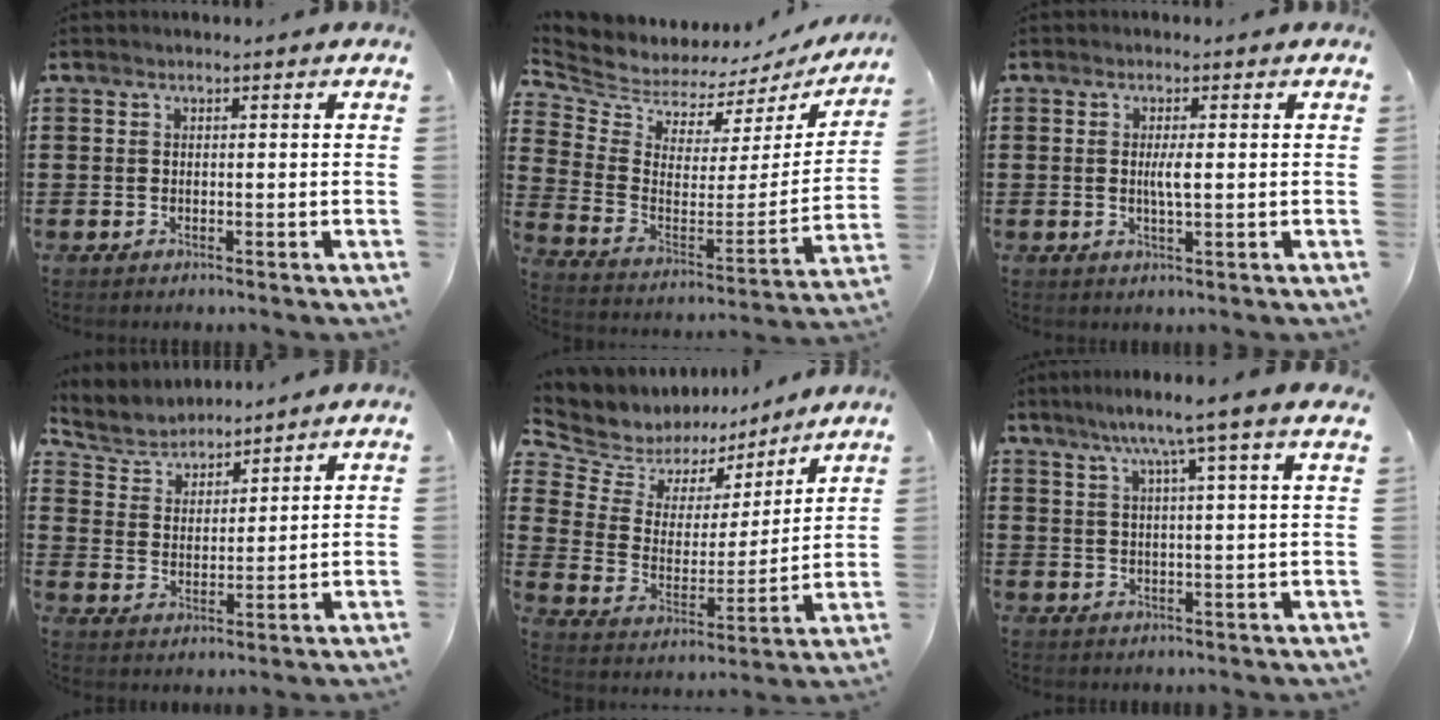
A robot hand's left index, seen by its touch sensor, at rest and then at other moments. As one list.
[{"total": 5.4, "force": [5.3, 1.1, 0.1], "torque": [-0.041, -0.056, 0.089]}, {"total": 2.7, "force": [0.2, 0.4, 2.6], "torque": [-0.050, -0.004, 0.002]}, {"total": 4.3, "force": [4.0, 1.4, -0.1], "torque": [-0.025, -0.018, 0.069]}, {"total": 6.2, "force": [5.0, 3.7, -0.1], "torque": [-0.048, -0.039, 0.087]}, {"total": 6.6, "force": [4.6, -0.8, 4.7], "torque": [-0.104, -0.006, 0.075]}]